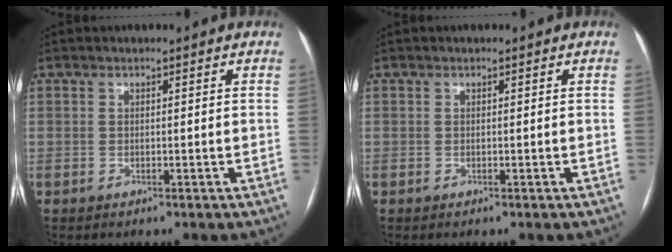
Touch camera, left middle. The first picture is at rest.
{"total": 0.0}